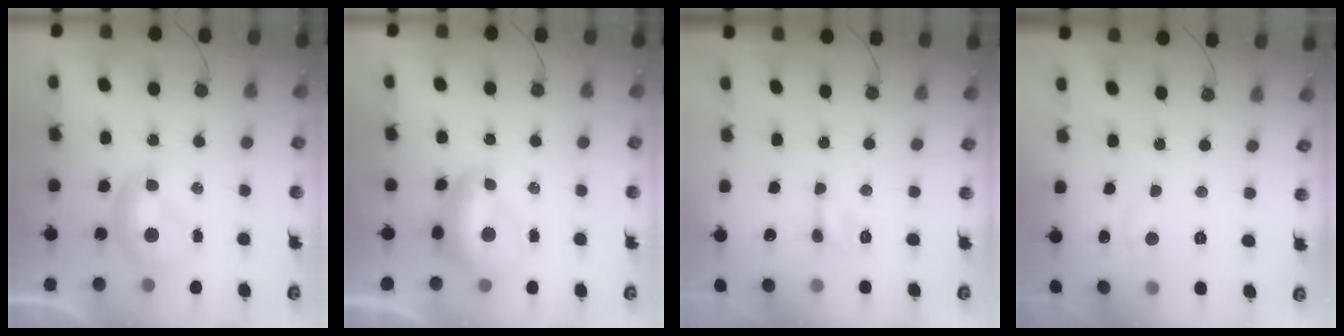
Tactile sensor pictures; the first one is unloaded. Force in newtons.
{"total": 1.7, "press": 1.6, "slide": 0.5}
{"total": 2.2, "press": 2.1, "slide": 0.5}
{"total": 1.2, "press": 0.9, "slide": 0.8}